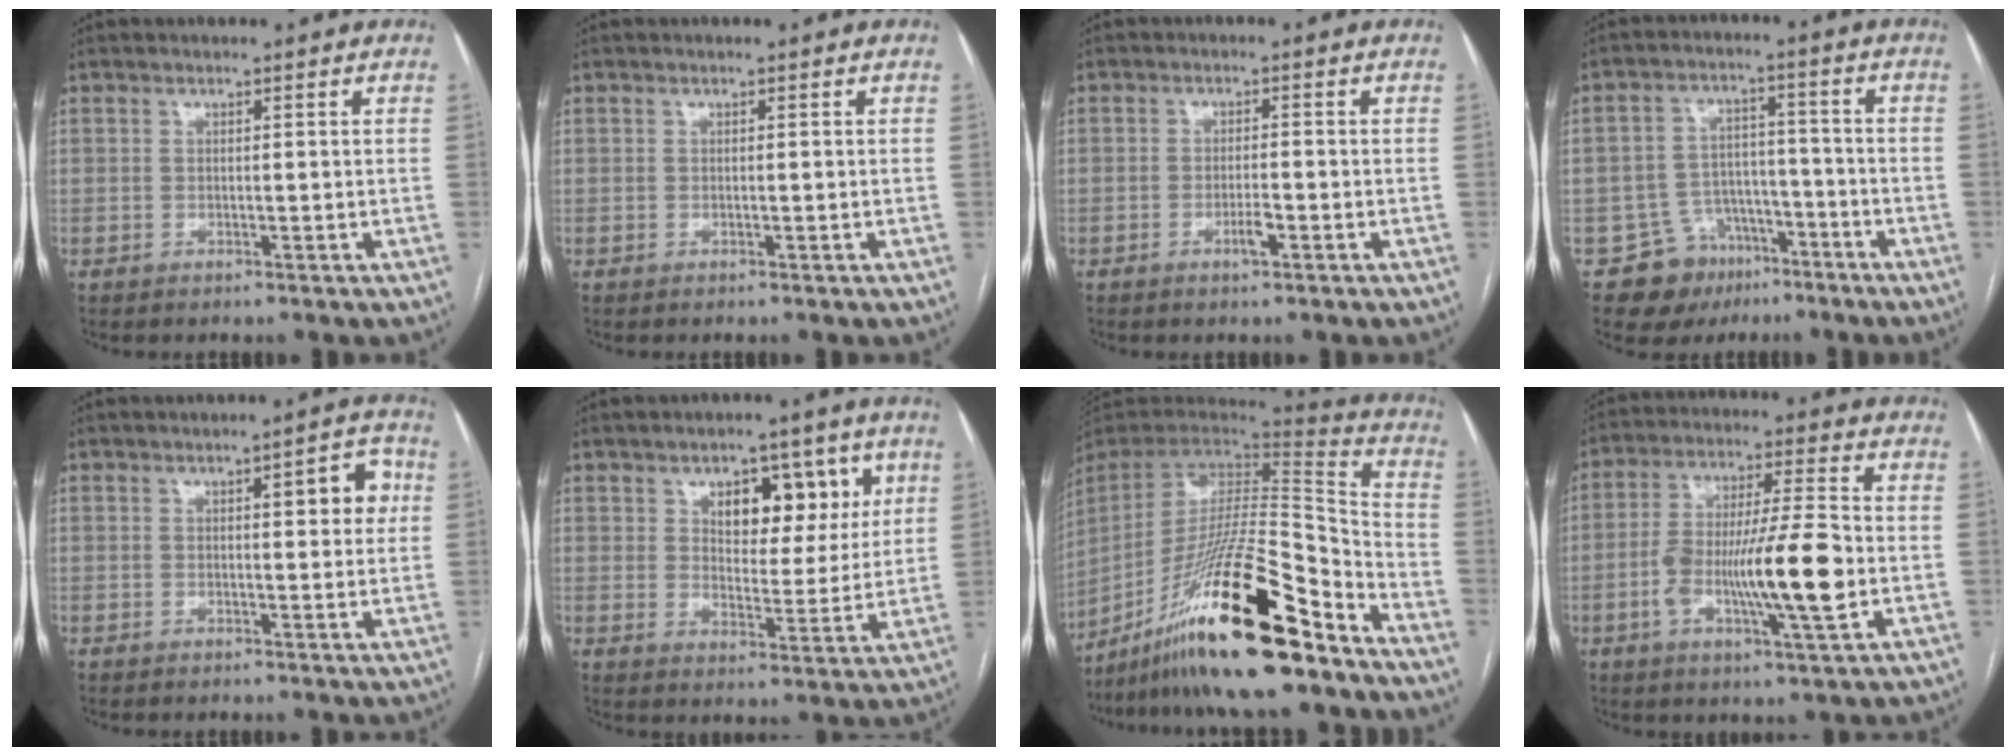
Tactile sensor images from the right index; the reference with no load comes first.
{"total": 0.0}
{"total": 2.5, "force": [-1.2, 0.5, 2.2], "torque": [-0.038, 0.000, -0.020]}
{"total": 9.0, "force": [-5.5, 6.9, 1.7], "torque": [-0.019, 0.030, -0.077]}
{"total": 5.3, "force": [1.3, 1.6, 4.8], "torque": [-0.057, 0.015, 0.014]}
{"total": 9.7, "force": [4.4, 5.3, 6.9], "torque": [-0.084, 0.014, 0.068]}
{"total": 26.4, "force": [-17.8, 2.9, 19.2], "torque": [-0.332, -0.017, -0.309]}
{"total": 14.6, "force": [-3.2, 1.6, 14.2], "torque": [-0.257, 0.003, -0.054]}